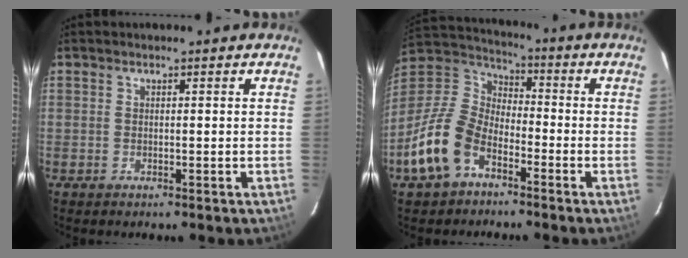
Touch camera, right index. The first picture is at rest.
{"total": 14.9, "force": [-7.6, 9.0, 9.1], "torque": [-0.207, 0.001, -0.148]}